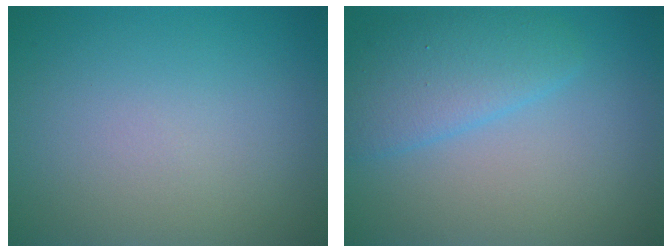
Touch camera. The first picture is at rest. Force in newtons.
{"total": 3.8, "press": 3.8, "slide": 0.2}